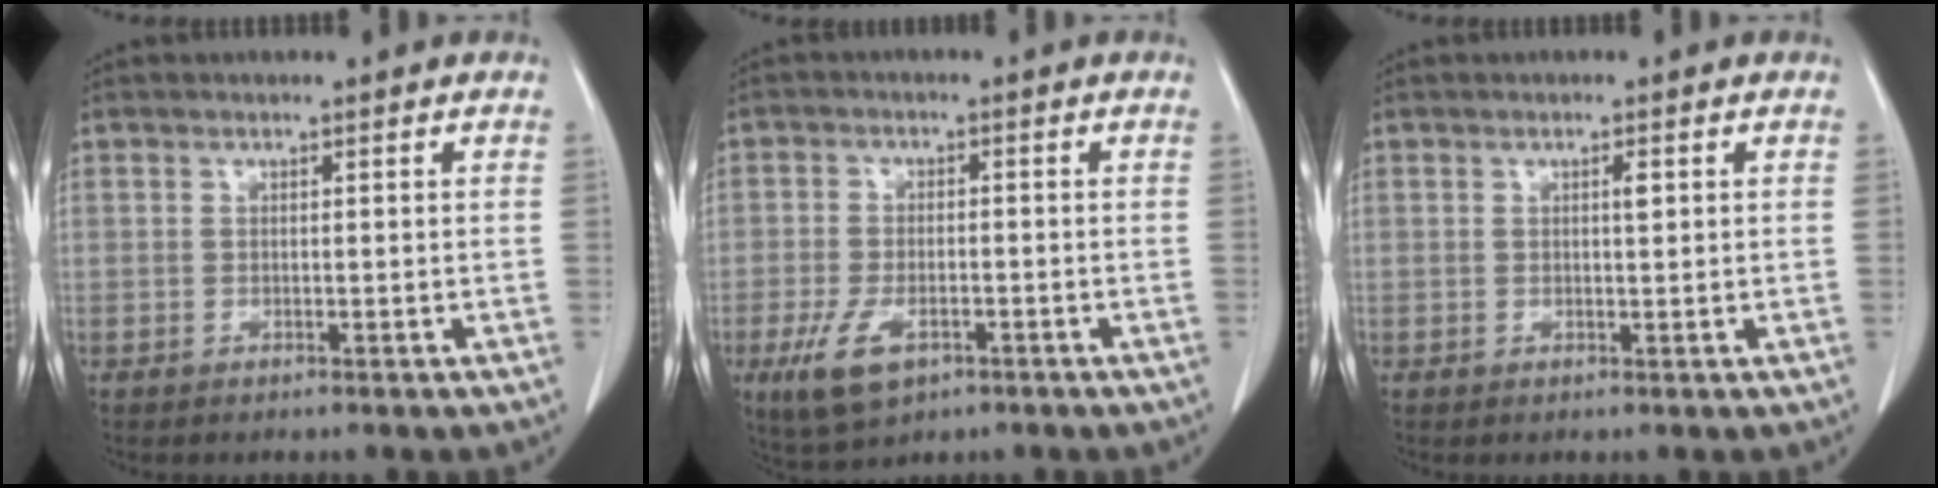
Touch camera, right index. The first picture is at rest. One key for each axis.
{"total": 6.9, "fx": -3.4, "fy": 3.6, "fz": 4.8, "tx": -0.101, "ty": -0.009, "tz": -0.052}
{"total": 1.1, "fx": 0.3, "fy": 0.2, "fz": 1.0, "tx": -0.018, "ty": 0.001, "tz": 0.004}